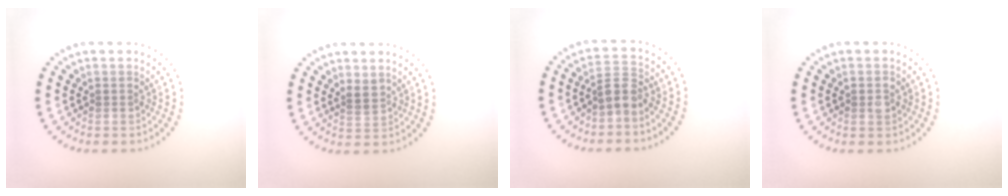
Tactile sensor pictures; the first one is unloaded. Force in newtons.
{"total": 1.1, "press": 0.9, "slide": 0.7}
{"total": 2.4, "press": 1.9, "slide": 1.5}
{"total": 1.4, "press": 1.4, "slide": 0.0}